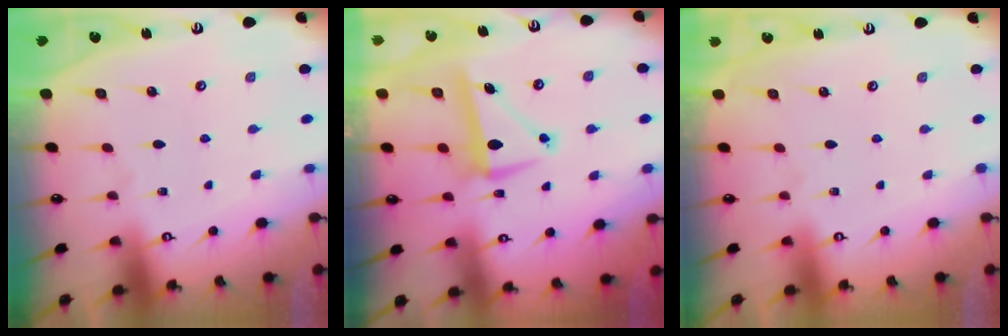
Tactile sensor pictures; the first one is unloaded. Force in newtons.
{"total": 7.2, "press": 7.1, "slide": 1.4}
{"total": 0.0}